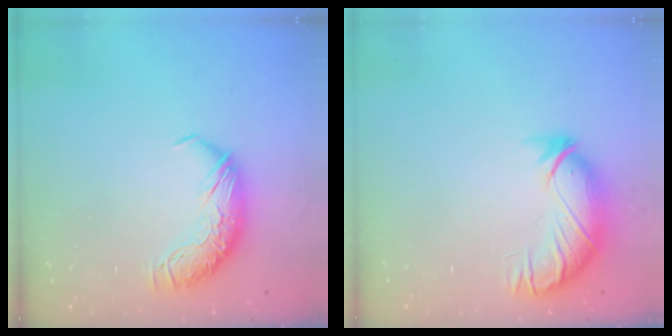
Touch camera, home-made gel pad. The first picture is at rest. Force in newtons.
{"total": 3.5, "press": 2.2, "slide": 2.7}